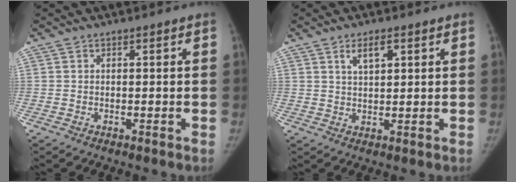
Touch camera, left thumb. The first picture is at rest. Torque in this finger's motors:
{"motor_torque": [0.24, 0.15, 0.64, -0.40, 0.14]}